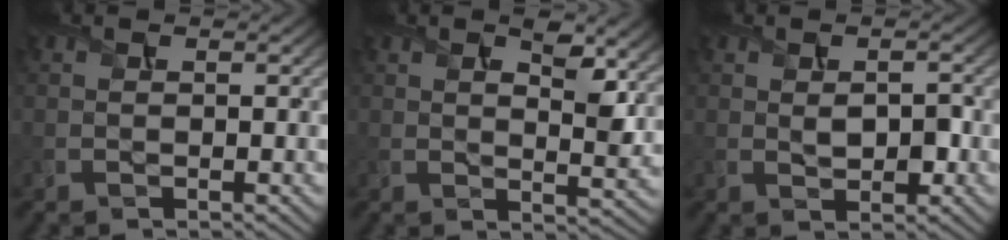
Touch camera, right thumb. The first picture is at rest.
{"total": 5.7, "force": [2.7, 2.3, 4.5], "torque": [-0.081, -0.006, 0.045]}
{"total": 2.9, "force": [0.0, 1.8, 2.3], "torque": [-0.041, -0.005, 0.001]}